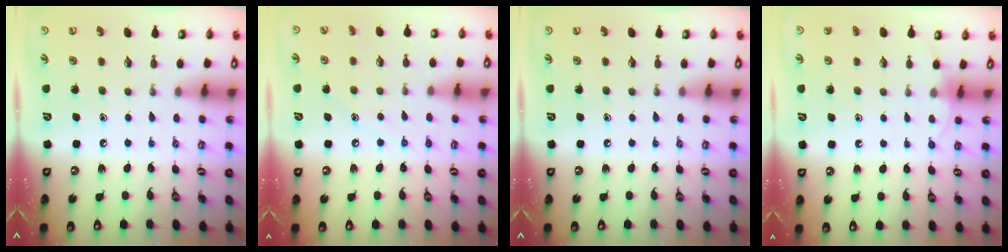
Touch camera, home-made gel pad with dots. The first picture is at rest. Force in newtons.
{"total": 6.5, "press": 6.5, "slide": 0.7}
{"total": 0.0}
{"total": 3.2, "press": 3.2, "slide": 0.4}